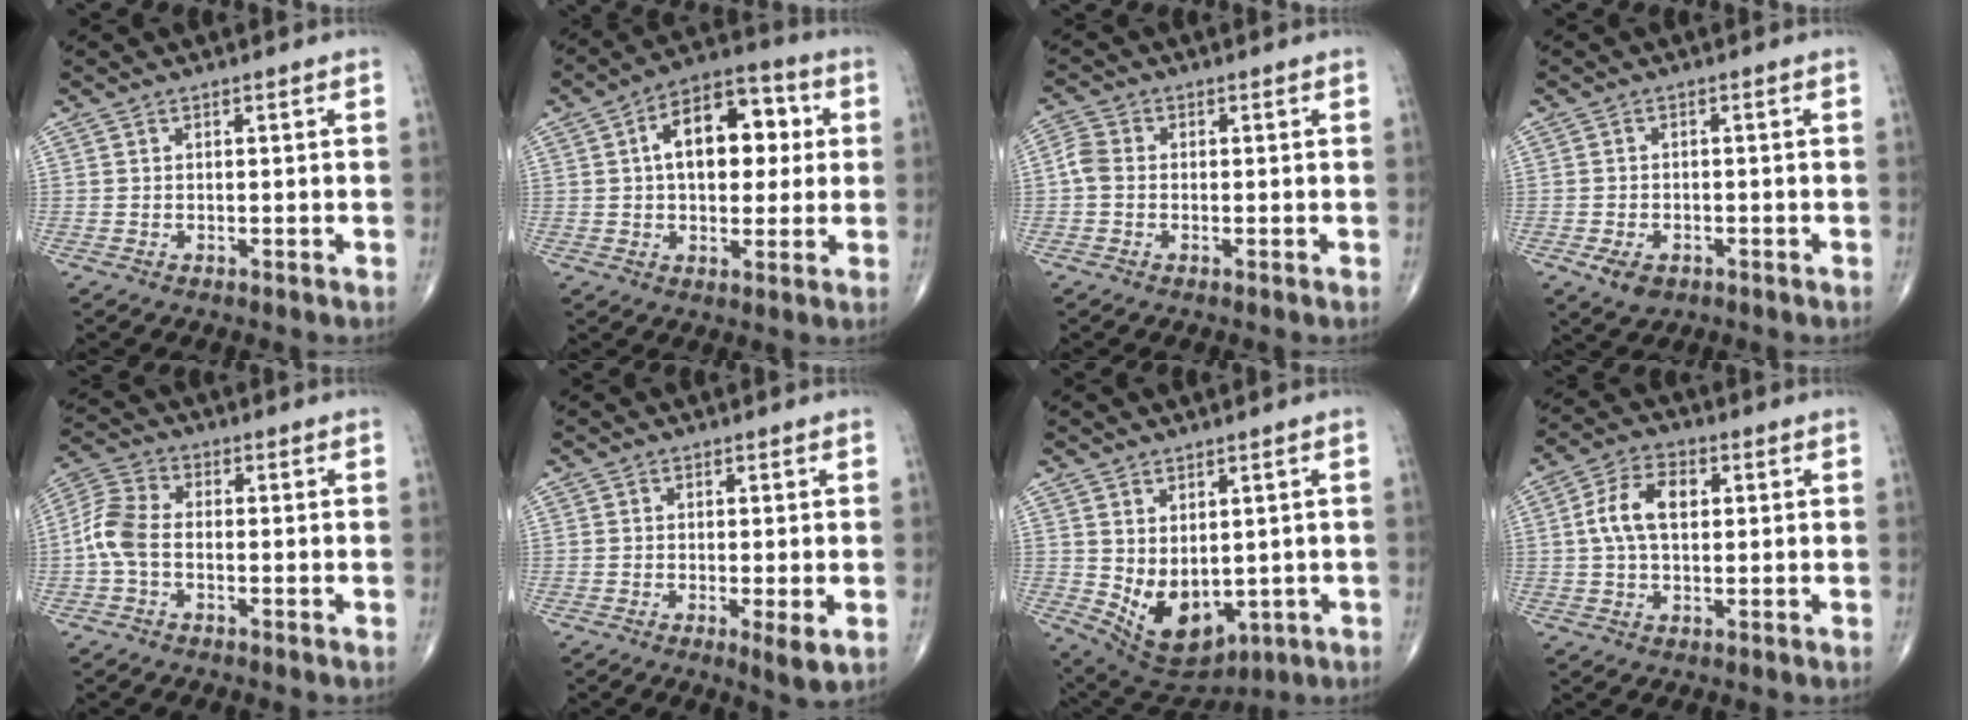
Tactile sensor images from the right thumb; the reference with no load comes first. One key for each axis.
{"total": 15.0, "fx": 2.8, "fy": 8.8, "fz": 11.9, "tx": -0.145, "ty": 0.021, "tz": 0.036}
{"total": 3.2, "fx": -0.4, "fy": 2.5, "fz": 1.9, "tx": -0.040, "ty": 0.008, "tz": -0.017}
{"total": 4.0, "fx": -1.8, "fy": 2.6, "fz": 2.4, "tx": -0.040, "ty": 0.004, "tz": -0.025}
{"total": 6.6, "fx": -1.3, "fy": 3.9, "fz": 5.2, "tx": -0.119, "ty": 0.020, "tz": -0.039}
{"total": 3.5, "fx": -0.8, "fy": 0.6, "fz": 3.4, "tx": -0.061, "ty": -0.014, "tz": -0.016}
{"total": 11.1, "fx": -0.6, "fy": 7.2, "fz": 8.4, "tx": -0.115, "ty": -0.012, "tz": 0.025}
{"total": 8.3, "fx": 1.3, "fy": 4.9, "fz": 6.6, "tx": -0.124, "ty": 0.017, "tz": 0.020}